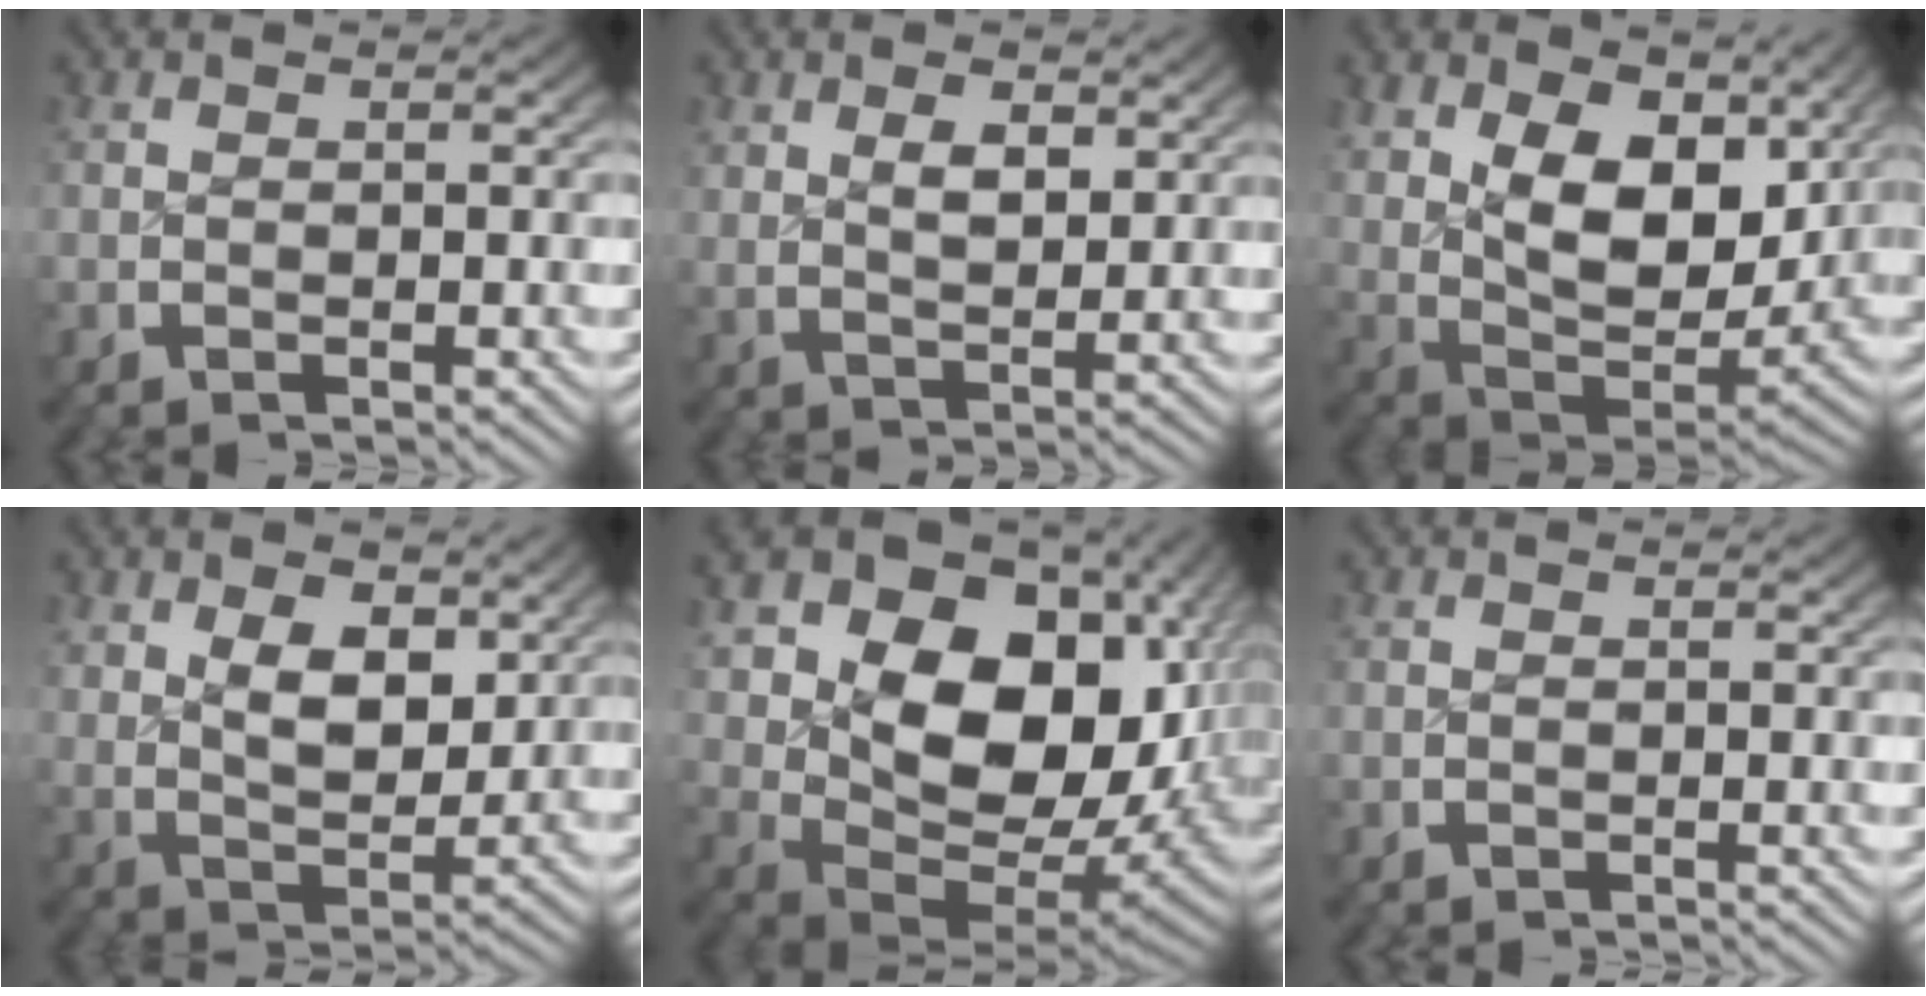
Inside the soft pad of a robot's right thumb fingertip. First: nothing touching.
{"total": 2.8, "force": [1.9, 0.9, 1.9], "torque": [-0.029, -0.003, 0.034]}
{"total": 11.7, "force": [1.9, 7.1, 9.1], "torque": [-0.192, -0.047, 0.042]}
{"total": 5.6, "force": [1.6, 3.2, 4.2], "torque": [-0.084, -0.028, 0.032]}
{"total": 19.0, "force": [1.4, 13.2, 13.6], "torque": [-0.252, -0.056, 0.033]}
{"total": 0.0}